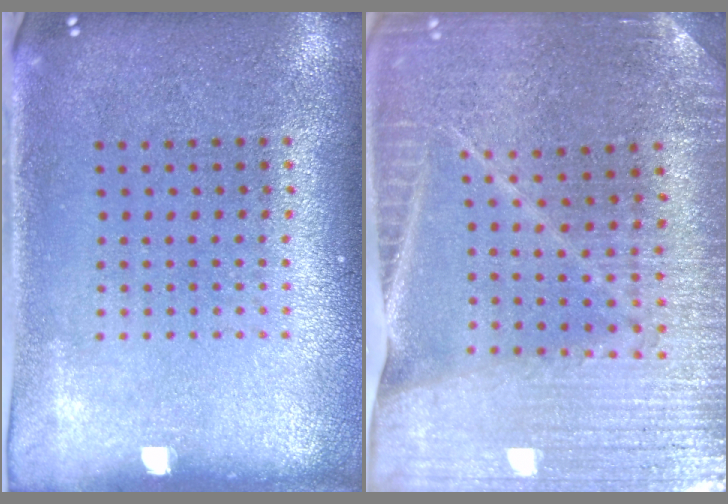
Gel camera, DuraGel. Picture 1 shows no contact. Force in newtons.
{"total": 3.1, "press": 3.1, "slide": 0.3}